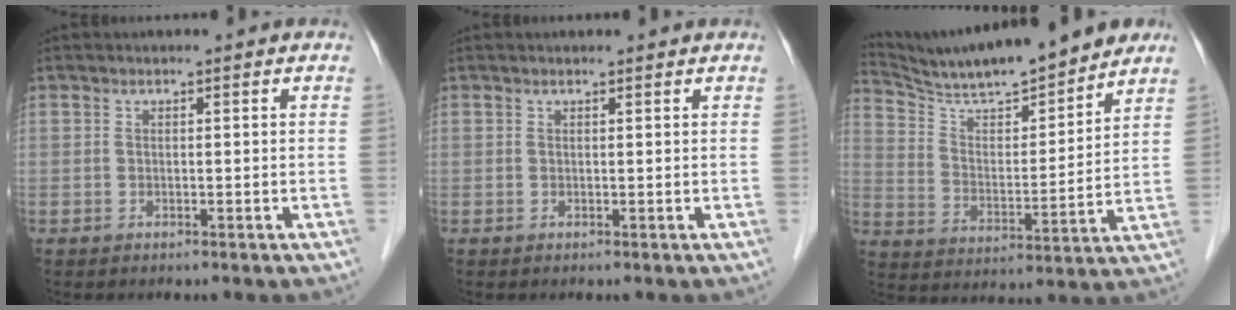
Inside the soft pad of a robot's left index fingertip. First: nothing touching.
{"total": 1.6, "force": [1.5, 0.1, 0.4], "torque": [-0.008, 0.010, 0.020]}
{"total": 16.6, "force": [15.1, 1.6, 6.6], "torque": [-0.122, 0.000, 0.251]}